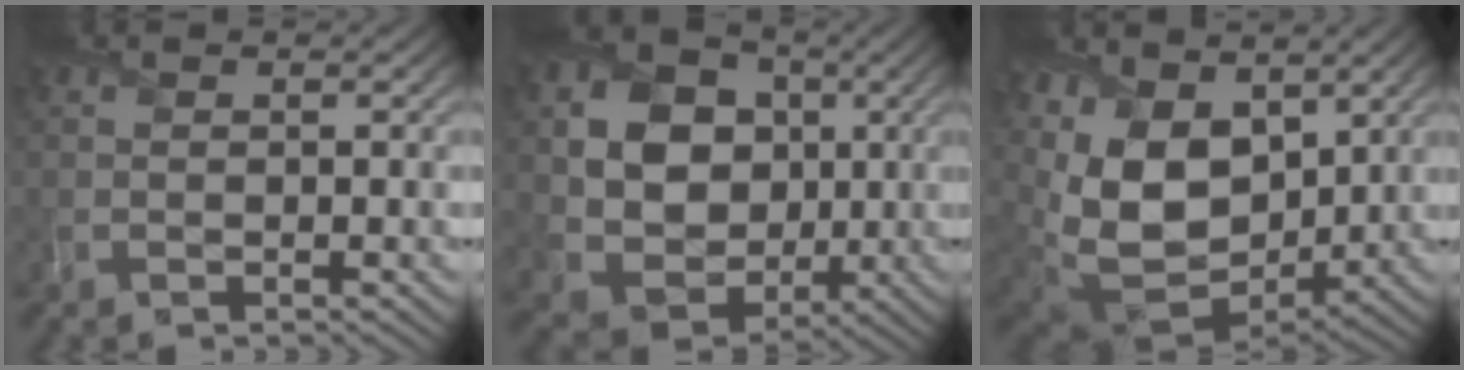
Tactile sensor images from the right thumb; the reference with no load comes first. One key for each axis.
{"total": 14.0, "fx": 1.7, "fy": 11.9, "fz": 7.1, "tx": -0.188, "ty": 0.005, "tz": 0.038}
{"total": 14.6, "fx": 3.6, "fy": 9.9, "fz": 10.1, "tx": -0.254, "ty": -0.014, "tz": 0.085}